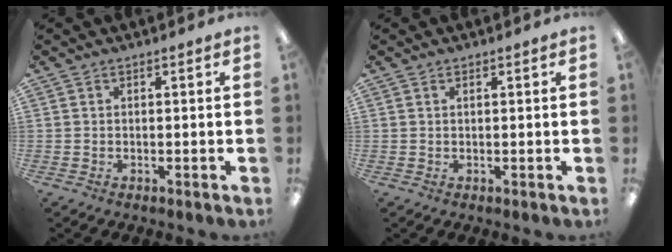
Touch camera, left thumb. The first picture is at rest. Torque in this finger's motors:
{"motor_torque": [0.02, -0.08, -0.20, 0.03, -0.04]}